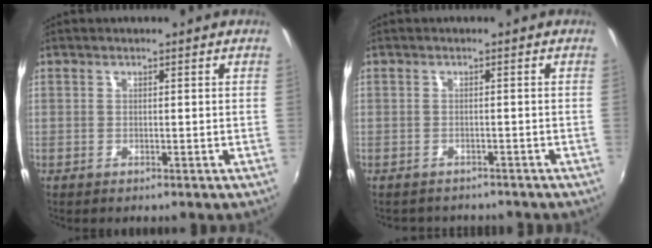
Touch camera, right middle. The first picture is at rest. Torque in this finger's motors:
{"motor_torque": [-0.11, 0.10, -0.07, 0.01]}